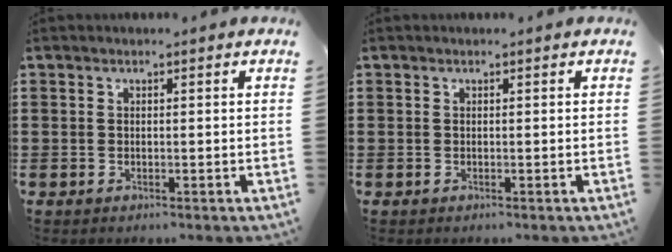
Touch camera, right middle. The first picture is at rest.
{"total": 0.0}